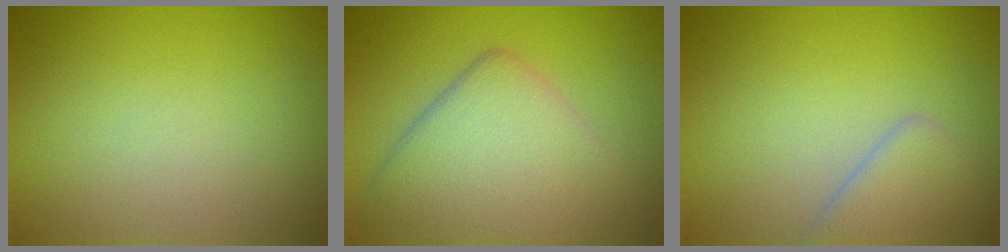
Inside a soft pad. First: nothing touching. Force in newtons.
{"total": 6.7, "press": 6.7, "slide": 0.2}
{"total": 2.9, "press": 2.9, "slide": 0.1}